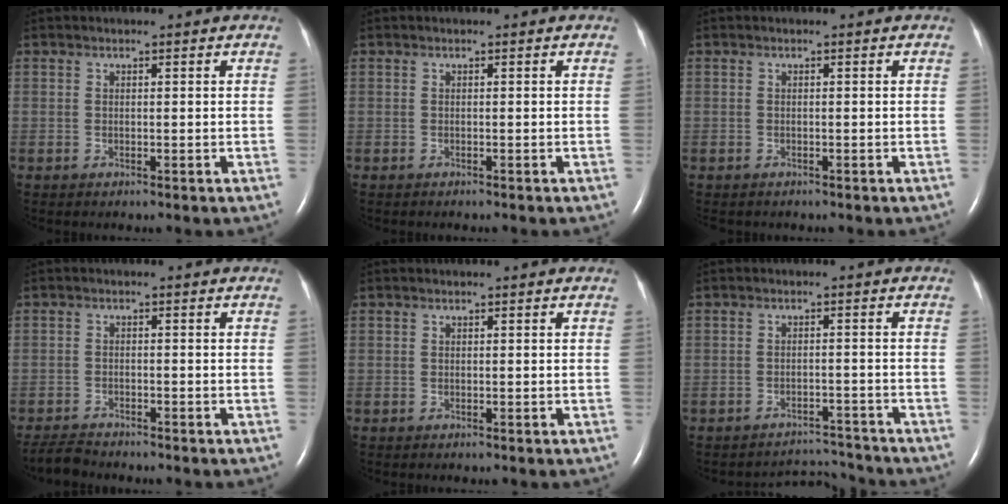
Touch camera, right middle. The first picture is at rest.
{"total": 1.2, "force": [-1.0, 0.2, 0.6], "torque": [-0.010, -0.001, -0.010]}
{"total": 1.5, "force": [-1.3, 0.6, 0.4], "torque": [-0.010, -0.002, -0.014]}
{"total": 3.3, "force": [-3.3, 0.4, 0.4], "torque": [-0.010, -0.015, -0.058]}
{"total": 0.0}
{"total": 4.6, "force": [-4.3, -0.1, -1.8], "torque": [0.025, 0.012, -0.059]}